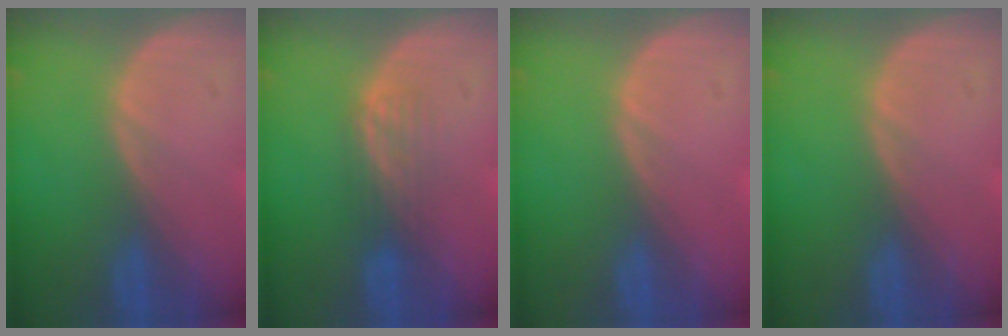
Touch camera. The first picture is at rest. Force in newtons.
{"total": 2.6, "press": 2.6, "slide": 0.4}
{"total": 0.5, "press": 0.1, "slide": 0.5}
{"total": 0.0}